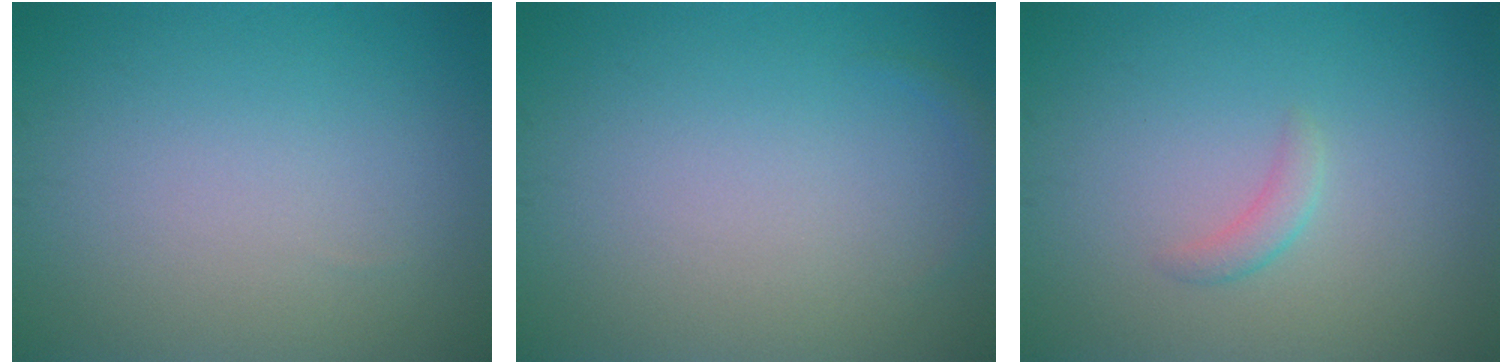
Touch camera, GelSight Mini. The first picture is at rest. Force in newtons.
{"total": 0.6, "press": 0.6, "slide": 0.1}
{"total": 1.2, "press": 1.2, "slide": 0.1}